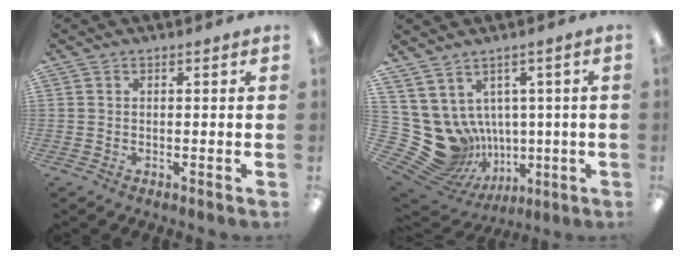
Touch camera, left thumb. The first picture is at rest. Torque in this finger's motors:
{"motor_torque": [0.12, 0.15, 0.27, -0.63, -0.01]}